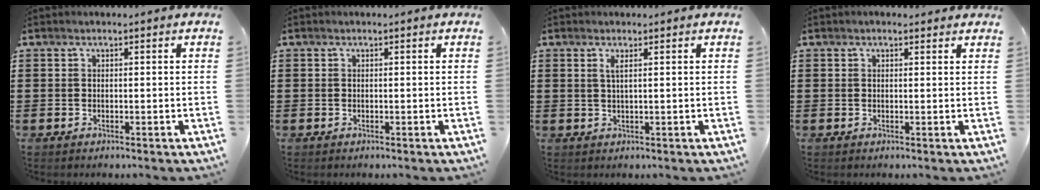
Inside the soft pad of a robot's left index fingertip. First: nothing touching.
{"total": 0.0}
{"total": 1.6, "force": [0.6, -0.1, 1.4], "torque": [-0.031, -0.002, 0.010]}
{"total": 0.8, "force": [0.6, 0.3, 0.4], "torque": [-0.009, 0.003, 0.012]}